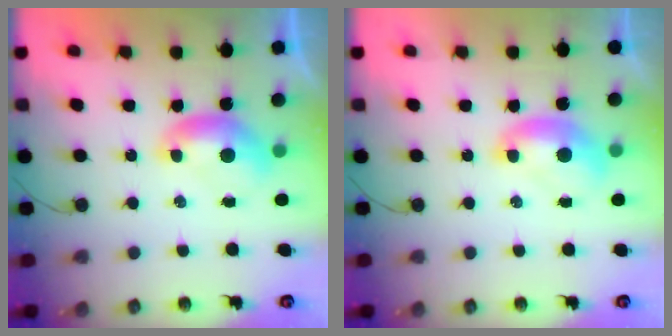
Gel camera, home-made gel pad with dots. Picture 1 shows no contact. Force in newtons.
{"total": 1.6, "press": 1.6, "slide": 0.2}